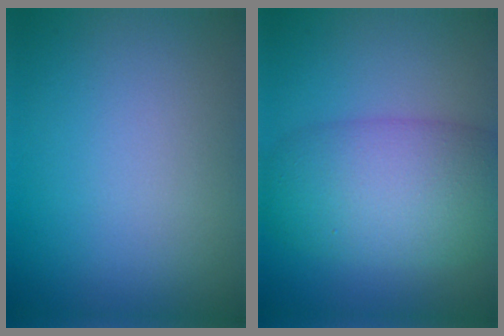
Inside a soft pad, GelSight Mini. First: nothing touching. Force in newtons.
{"total": 7.5, "press": 7.4, "slide": 0.2}